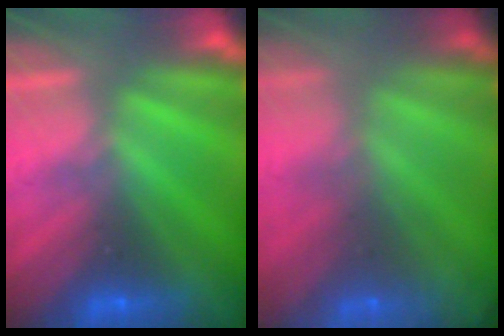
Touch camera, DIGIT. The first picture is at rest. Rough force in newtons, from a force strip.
{"total": 6.9}